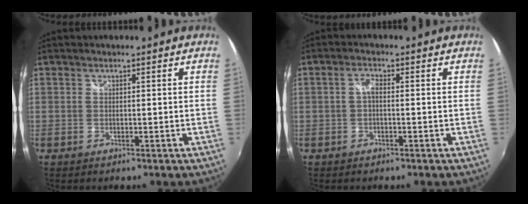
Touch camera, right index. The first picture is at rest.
{"total": 1.8, "force": [-0.3, 0.8, 1.5], "torque": [-0.032, 0.006, -0.008]}